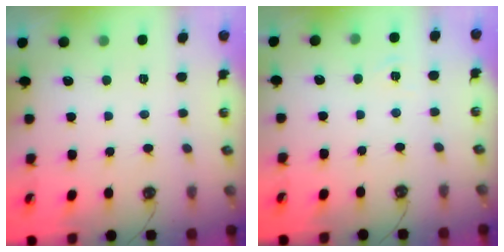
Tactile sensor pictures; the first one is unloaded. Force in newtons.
{"total": 4.3, "press": 4.3, "slide": 0.4}